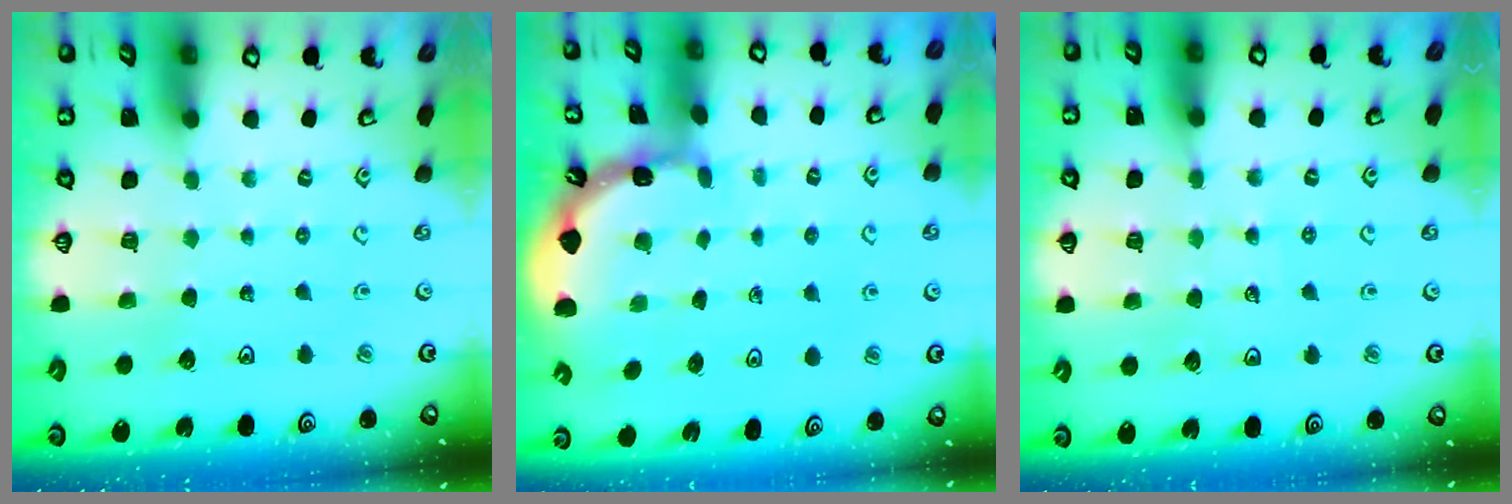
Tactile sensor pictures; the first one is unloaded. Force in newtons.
{"total": 1.7, "press": 1.6, "slide": 0.1}
{"total": 6.3, "press": 6.0, "slide": 1.9}